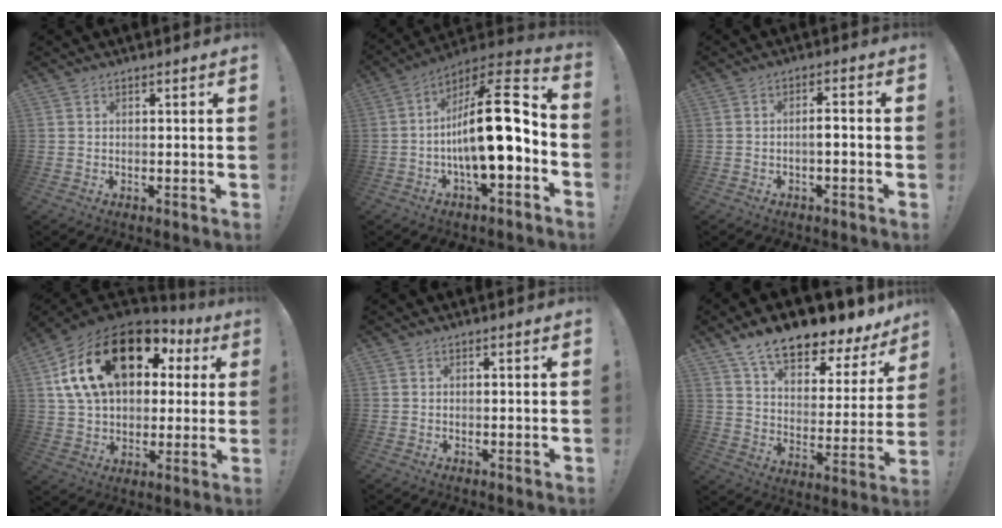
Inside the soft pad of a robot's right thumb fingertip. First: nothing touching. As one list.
[{"total": 20.9, "force": [-1.2, 6.8, 19.7], "torque": [-0.316, 0.005, -0.022]}, {"total": 3.2, "force": [-1.4, 0.7, 2.8], "torque": [-0.049, 0.008, -0.024]}, {"total": 24.3, "force": [9.1, 14.9, 16.9], "torque": [-0.290, -0.031, 0.173]}, {"total": 0.0}, {"total": 13.8, "force": [10.9, 4.6, 7.1], "torque": [-0.118, -0.088, 0.184]}]